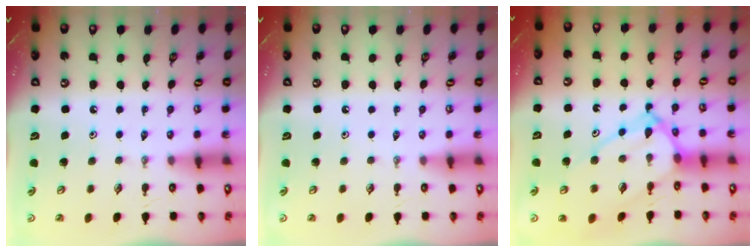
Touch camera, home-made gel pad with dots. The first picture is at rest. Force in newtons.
{"total": 0.0}
{"total": 11.8, "press": 11.7, "slide": 1.1}